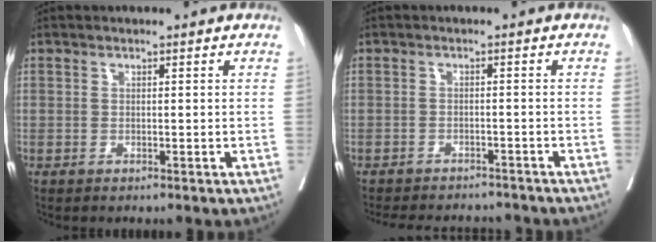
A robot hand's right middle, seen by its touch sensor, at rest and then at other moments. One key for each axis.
{"total": 10.5, "fx": -9.8, "fy": 2.8, "fz": 2.6, "tx": -0.045, "ty": 0.007, "tz": -0.123}